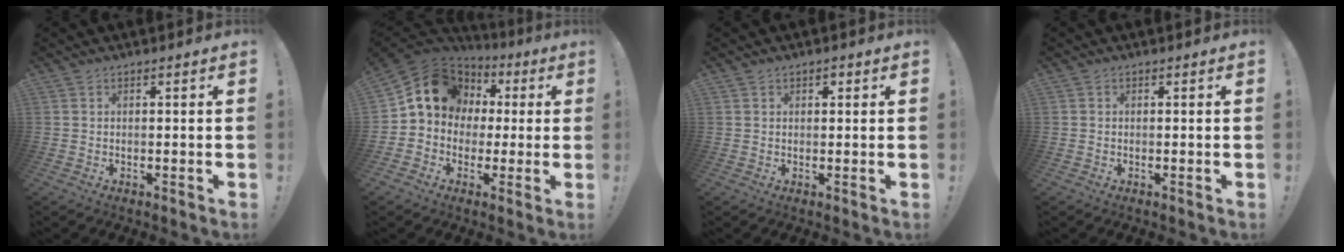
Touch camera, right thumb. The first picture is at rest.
{"total": 14.4, "force": [3.3, 12.2, 7.0], "torque": [-0.109, -0.001, 0.071]}
{"total": 0.9, "force": [0.4, 0.7, 0.2], "torque": [0.002, 0.000, 0.006]}
{"total": 0.0}